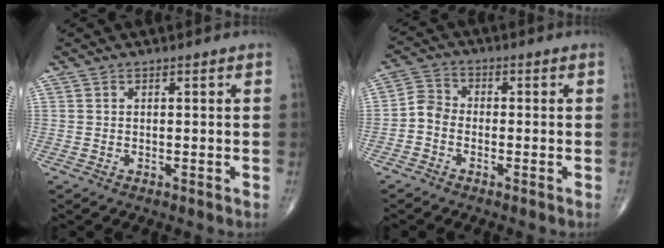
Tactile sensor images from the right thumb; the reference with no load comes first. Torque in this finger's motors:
{"motor_torque": [0.00, 0.02, 0.33, -0.33, 0.00]}